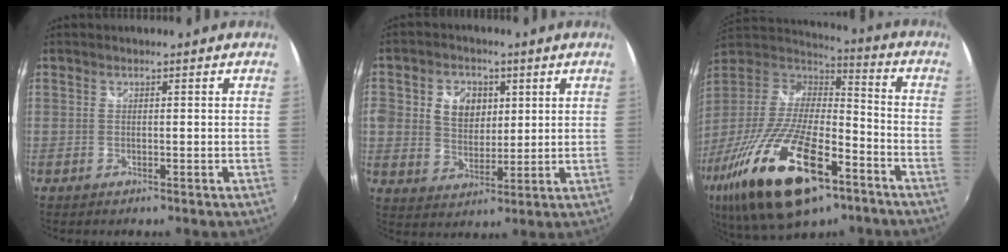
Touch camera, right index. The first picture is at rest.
{"total": 12.6, "force": [2.8, 10.4, 6.5], "torque": [-0.160, 0.029, 0.053]}
{"total": 30.7, "force": [-16.2, 12.1, 23.0], "torque": [-0.464, -0.049, -0.274]}